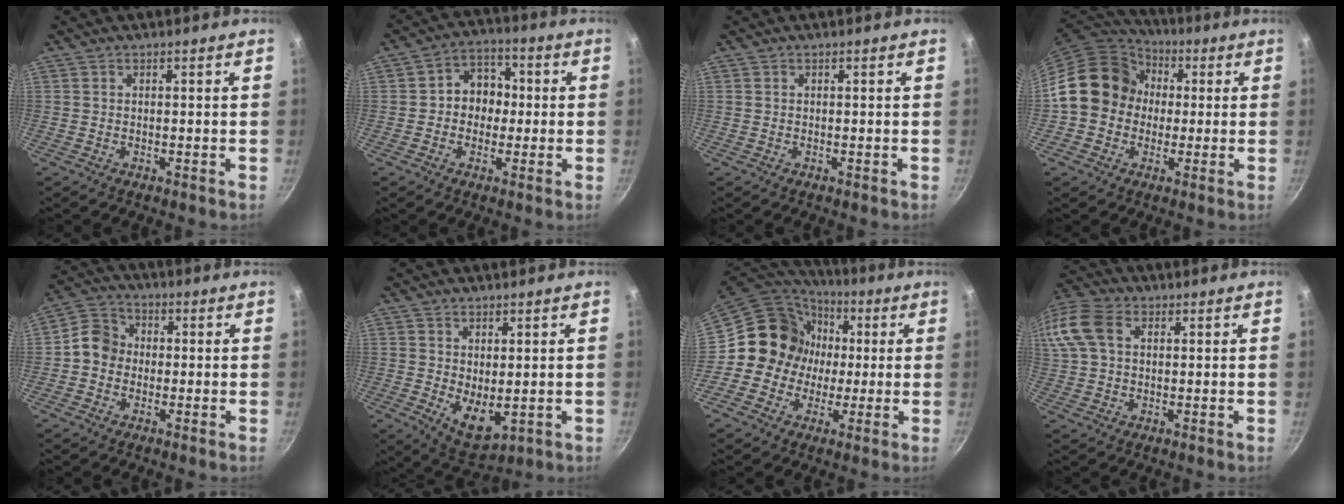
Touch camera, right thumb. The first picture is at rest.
{"total": 7.8, "force": [-0.2, 6.6, 4.1], "torque": [-0.010, 0.019, -0.014]}
{"total": 0.0}
{"total": 15.1, "force": [0.7, 13.2, 7.4], "torque": [-0.088, 0.034, -0.003]}
{"total": 6.8, "force": [-0.6, 6.0, 3.1], "torque": [-0.026, 0.016, -0.033]}
{"total": 6.8, "force": [0.5, 3.8, 5.5], "torque": [-0.068, -0.022, 0.025]}
{"total": 14.3, "force": [0.4, 13.4, 5.0], "torque": [-0.045, 0.027, -0.011]}
{"total": 14.8, "force": [3.9, 10.4, 9.7], "torque": [-0.233, 0.038, 0.066]}